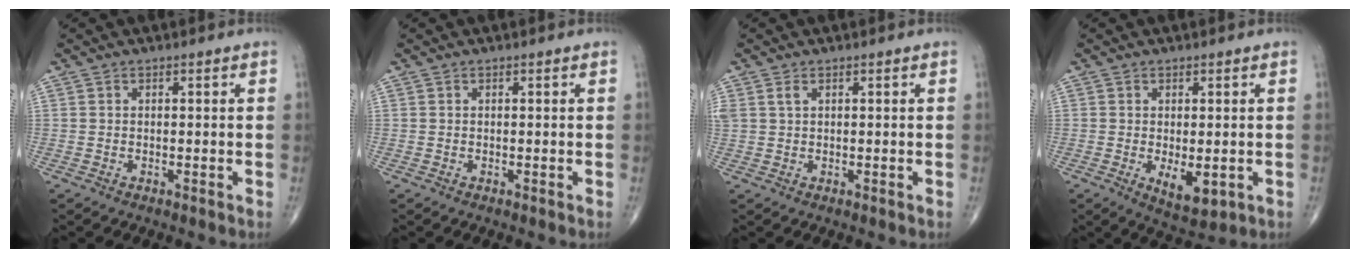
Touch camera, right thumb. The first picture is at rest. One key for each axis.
{"total": 0.0}
{"total": 1.8, "fx": 0.8, "fy": 1.0, "fz": 1.2, "tx": -0.036, "ty": 0.011, "tz": 0.026}
{"total": 5.7, "fx": -1.1, "fy": 2.7, "fz": 4.9, "tx": -0.064, "ty": -0.014, "tz": -0.006}